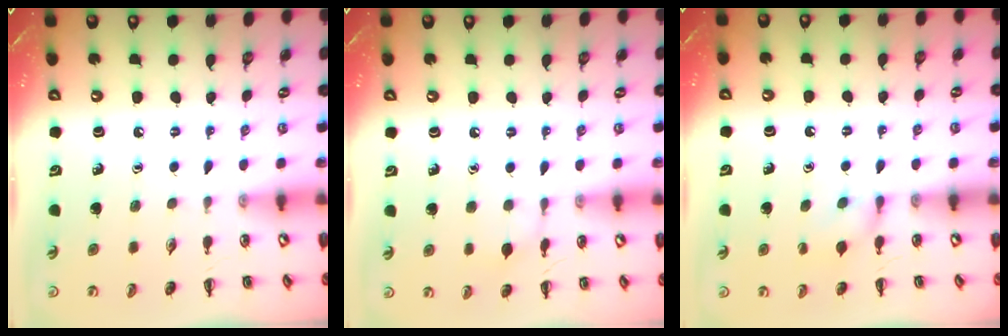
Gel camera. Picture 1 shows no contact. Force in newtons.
{"total": 6.5, "press": 6.3, "slide": 1.8}
{"total": 5.9, "press": 5.6, "slide": 1.6}